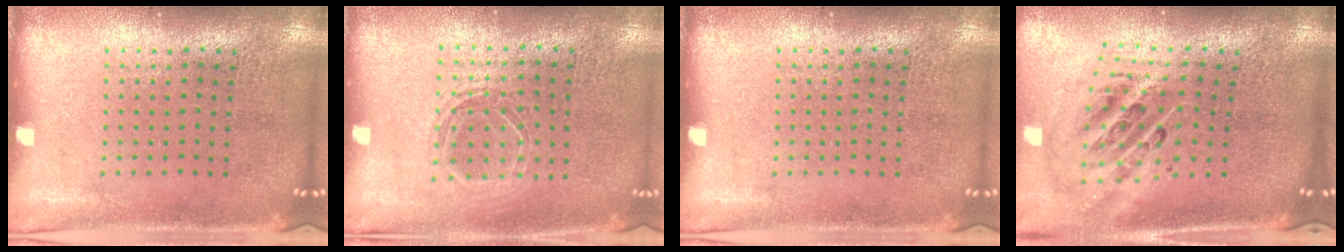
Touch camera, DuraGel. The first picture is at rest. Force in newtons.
{"total": 1.3, "press": 1.3, "slide": 0.5}
{"total": 0.0}
{"total": 2.6, "press": 1.8, "slide": 1.9}